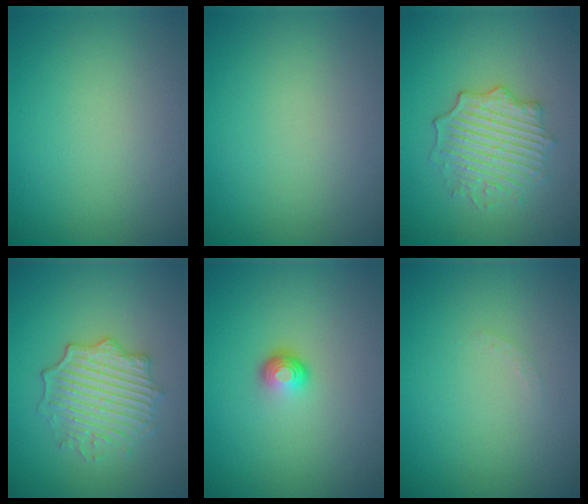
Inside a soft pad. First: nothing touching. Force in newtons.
{"total": 0.0}
{"total": 4.2, "press": 3.8, "slide": 1.9}
{"total": 4.2, "press": 3.8, "slide": 1.9}
{"total": 1.7, "press": 1.1, "slide": 1.3}
{"total": 0.7, "press": 0.7, "slide": 0.1}